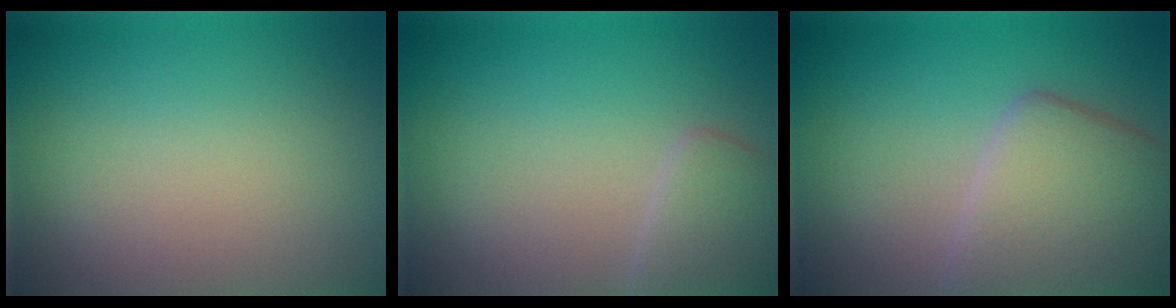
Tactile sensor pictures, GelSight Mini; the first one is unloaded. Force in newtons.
{"total": 2.3, "press": 2.3, "slide": 0.1}
{"total": 6.1, "press": 6.1, "slide": 0.2}